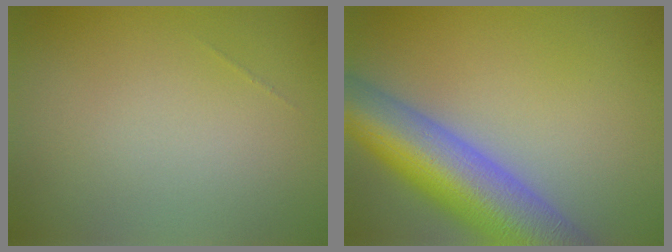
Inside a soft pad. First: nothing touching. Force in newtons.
{"total": 11.2, "press": 11.2, "slide": 0.6}